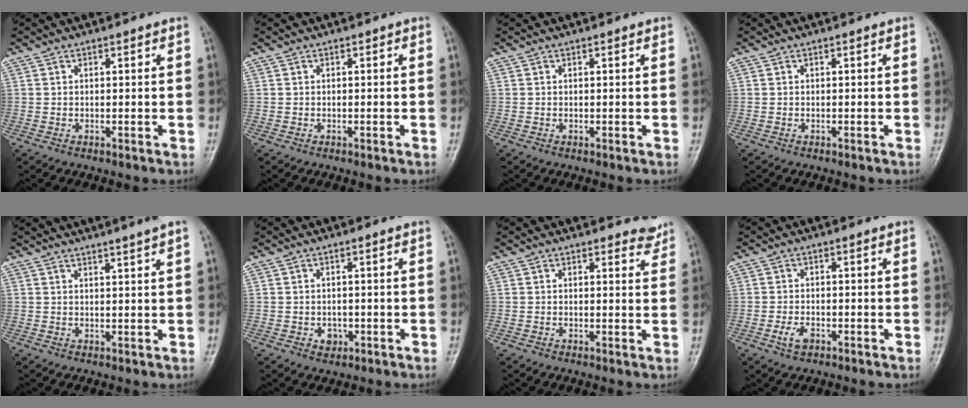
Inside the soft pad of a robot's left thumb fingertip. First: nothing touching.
{"total": 0.0}
{"total": 0.0}
{"total": 0.0}
{"total": 5.8, "force": [4.6, -0.4, 3.5], "torque": [-0.050, 0.003, 0.060]}
{"total": 2.0, "force": [-0.8, 1.7, 0.8], "torque": [0.002, 0.003, -0.005]}
{"total": 2.6, "force": [2.4, 1.0, 0.5], "torque": [0.014, -0.018, 0.019]}
{"total": 2.6, "force": [-1.4, 1.5, 1.6], "torque": [-0.034, 0.004, -0.023]}